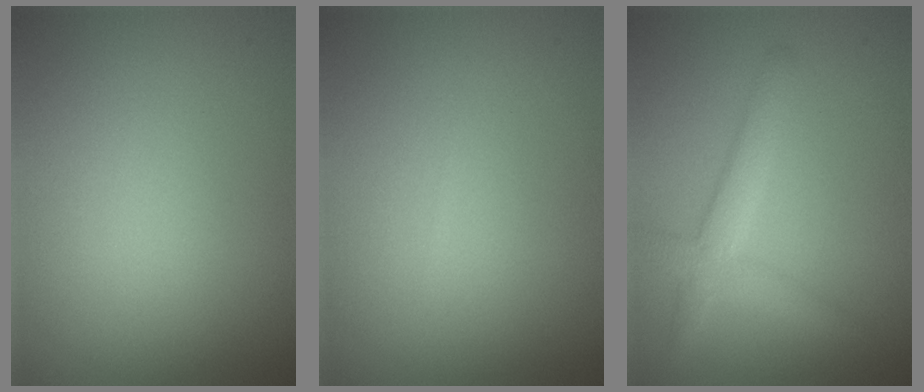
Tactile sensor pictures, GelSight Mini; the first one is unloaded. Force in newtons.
{"total": 0.0}
{"total": 3.0, "press": 3.0, "slide": 0.1}